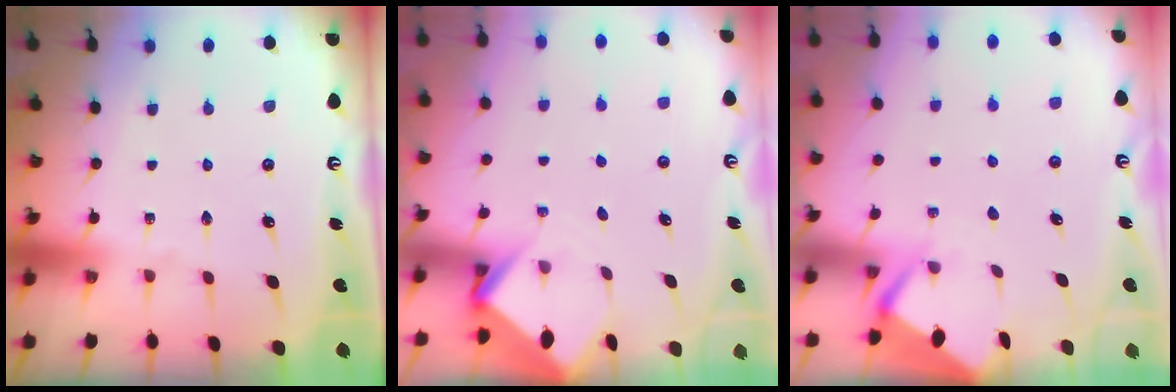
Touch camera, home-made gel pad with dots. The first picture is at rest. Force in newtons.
{"total": 3.5, "press": 3.4, "slide": 0.3}
{"total": 2.8, "press": 2.7, "slide": 0.4}